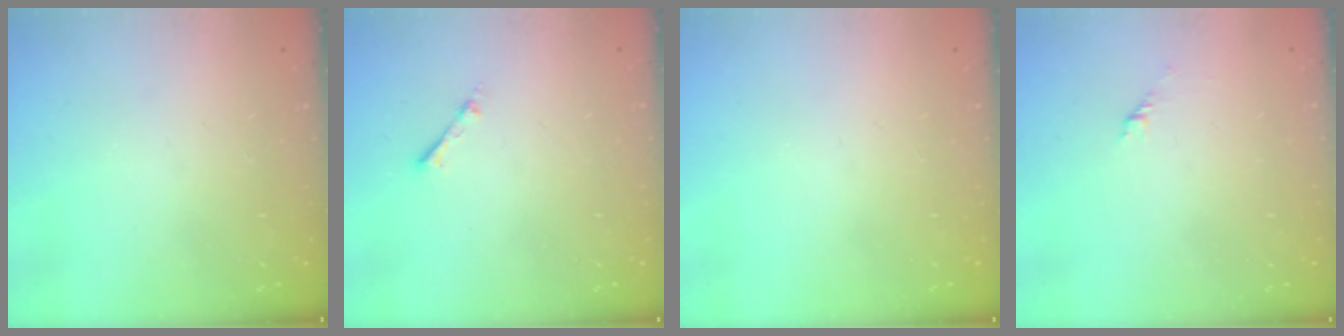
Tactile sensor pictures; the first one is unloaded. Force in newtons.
{"total": 1.9, "press": 1.9, "slide": 0.3}
{"total": 0.0}
{"total": 1.5, "press": 1.4, "slide": 0.5}